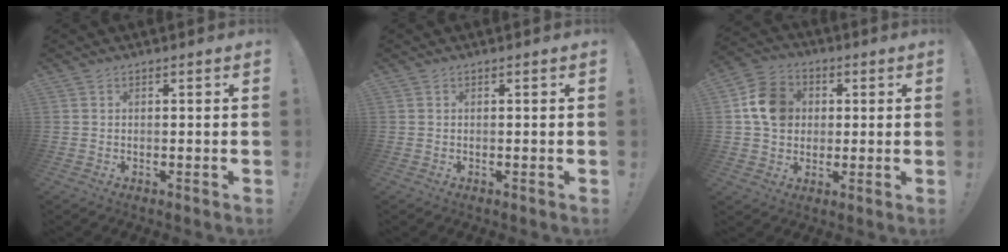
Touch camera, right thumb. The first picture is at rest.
{"total": 0.0}
{"total": 12.1, "force": [2.1, 10.4, 5.8], "torque": [-0.074, 0.010, 0.046]}